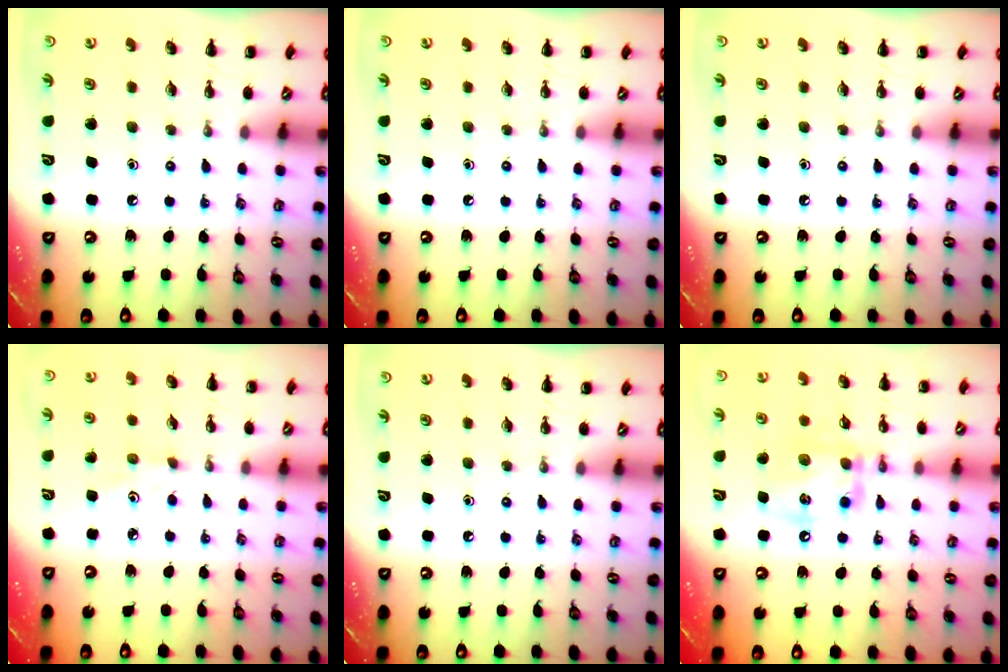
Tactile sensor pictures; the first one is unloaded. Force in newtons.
{"total": 0.0}
{"total": 0.0}
{"total": 2.2, "press": 2.1, "slide": 0.7}
{"total": 0.0}
{"total": 13.5, "press": 13.3, "slide": 2.0}